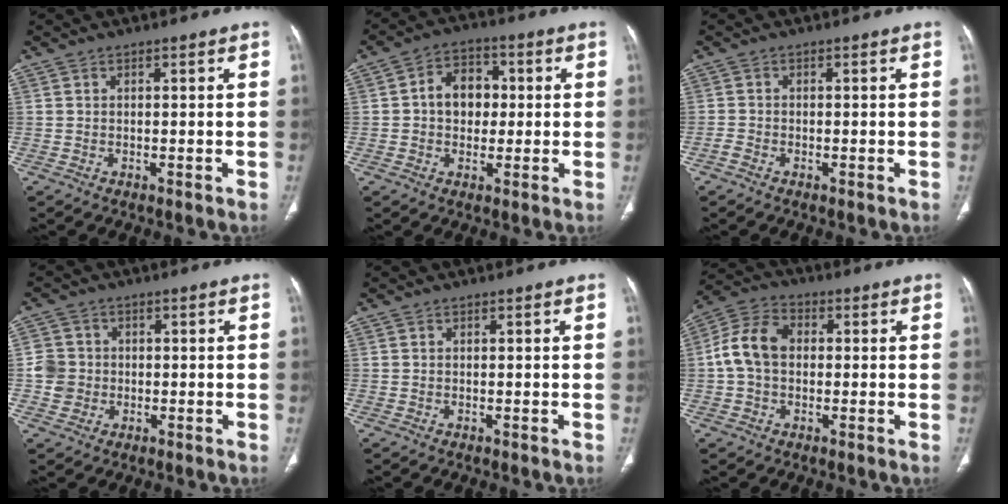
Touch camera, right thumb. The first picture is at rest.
{"total": 8.1, "force": [0.5, 6.2, 5.1], "torque": [-0.051, 0.015, 0.001]}
{"total": 1.2, "force": [-0.8, 0.7, 0.5], "torque": [-0.015, 0.001, -0.021]}
{"total": 4.9, "force": [-0.5, 4.7, 1.2], "torque": [-0.003, 0.009, -0.011]}
{"total": 0.0}
{"total": 9.3, "force": [0.2, 6.8, 6.4], "torque": [-0.117, 0.028, -0.005]}